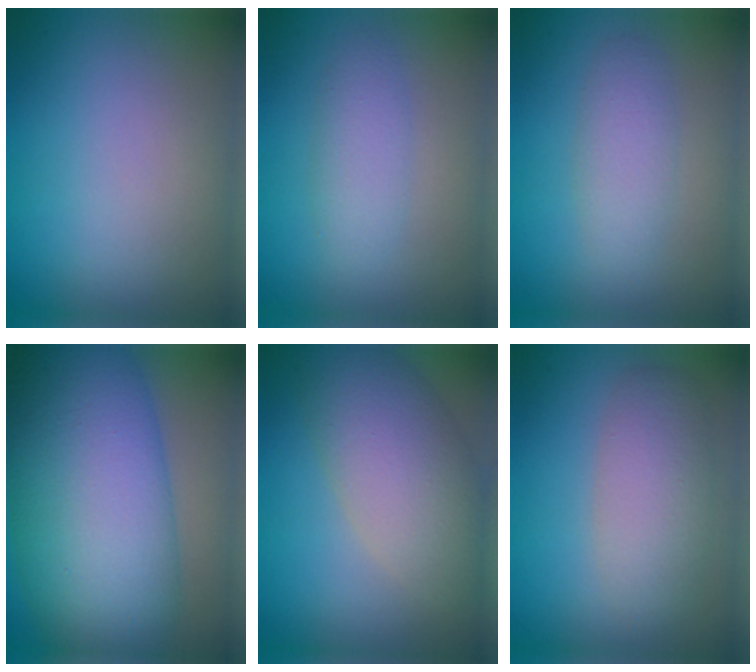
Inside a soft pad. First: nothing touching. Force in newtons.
{"total": 2.3, "press": 2.3, "slide": 0.1}
{"total": 2.4, "press": 2.4, "slide": 0.2}
{"total": 14.5, "press": 14.5, "slide": 0.1}
{"total": 7.1, "press": 7.1, "slide": 0.4}
{"total": 4.2, "press": 4.2, "slide": 0.1}